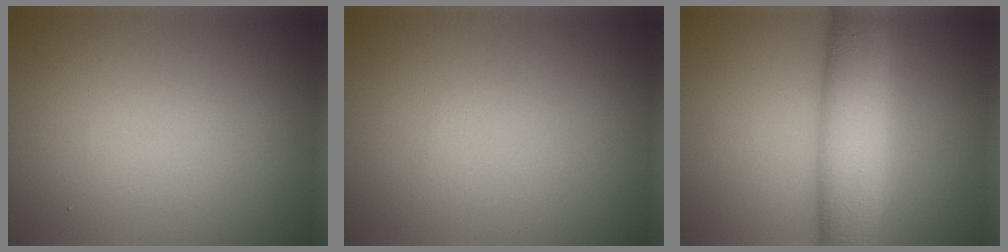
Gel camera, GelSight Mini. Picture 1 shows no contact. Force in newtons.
{"total": 0.0}
{"total": 7.2, "press": 7.2, "slide": 0.2}